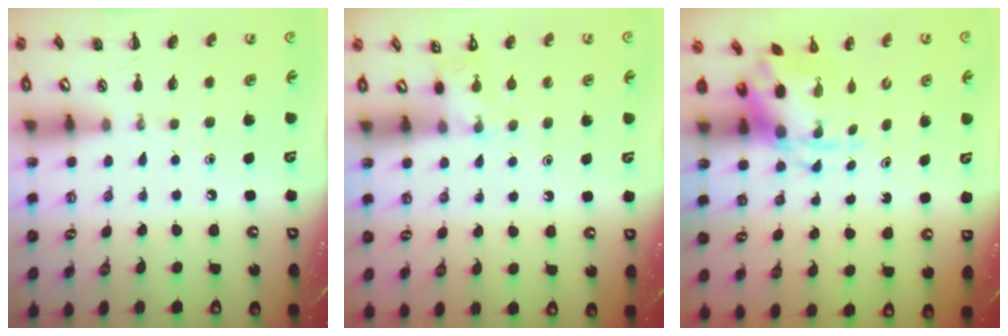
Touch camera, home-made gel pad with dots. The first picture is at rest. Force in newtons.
{"total": 4.1, "press": 3.9, "slide": 1.3}
{"total": 3.7, "press": 3.6, "slide": 1.0}